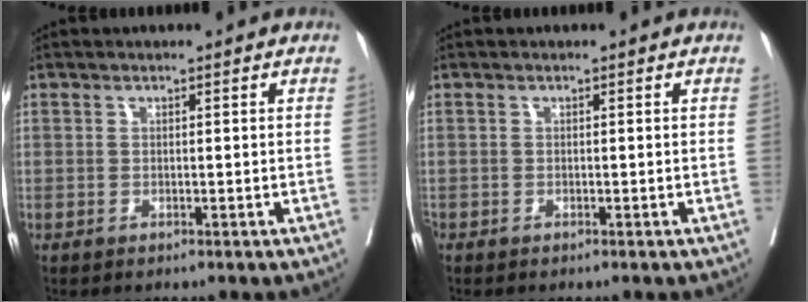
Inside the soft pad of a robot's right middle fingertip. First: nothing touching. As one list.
[{"total": 0.0}]